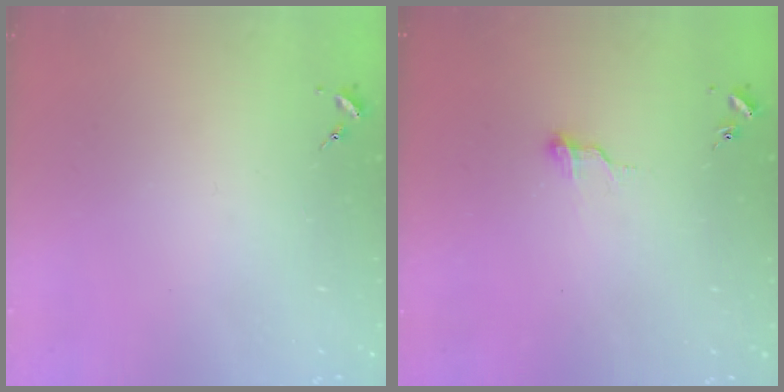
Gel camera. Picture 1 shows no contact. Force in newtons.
{"total": 8.3, "press": 8.3, "slide": 0.7}